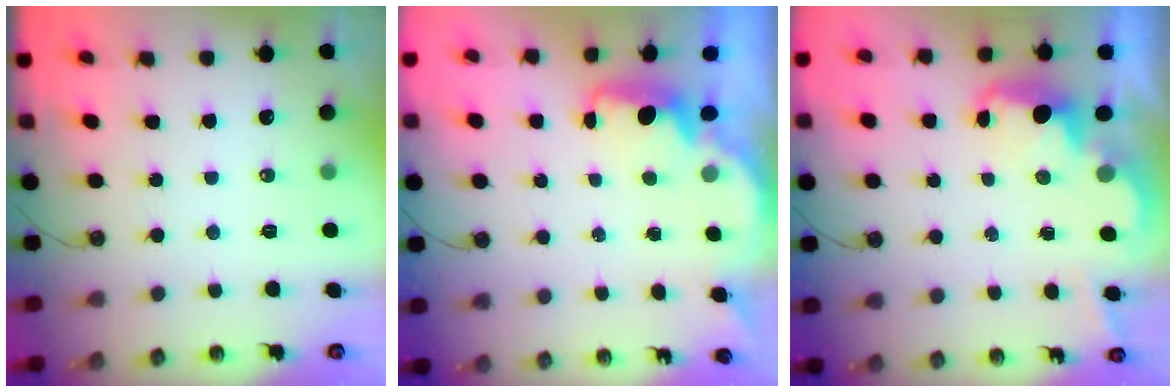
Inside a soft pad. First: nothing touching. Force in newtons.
{"total": 2.3, "press": 2.2, "slide": 0.6}
{"total": 2.6, "press": 2.6, "slide": 0.4}